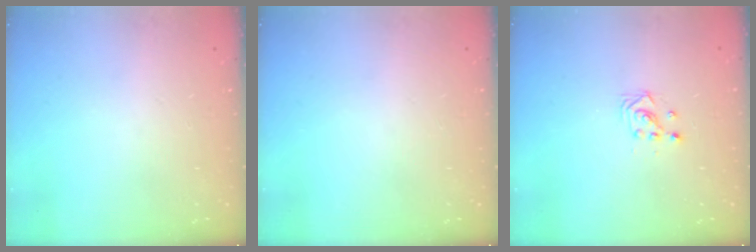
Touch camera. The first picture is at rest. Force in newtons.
{"total": 0.0}
{"total": 2.9, "press": 2.9, "slide": 0.3}